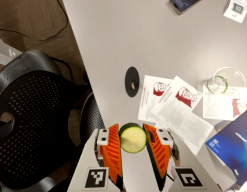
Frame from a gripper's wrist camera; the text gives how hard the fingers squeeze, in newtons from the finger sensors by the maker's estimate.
{"total": 10.2, "left": 10.4, "right": 10.1}